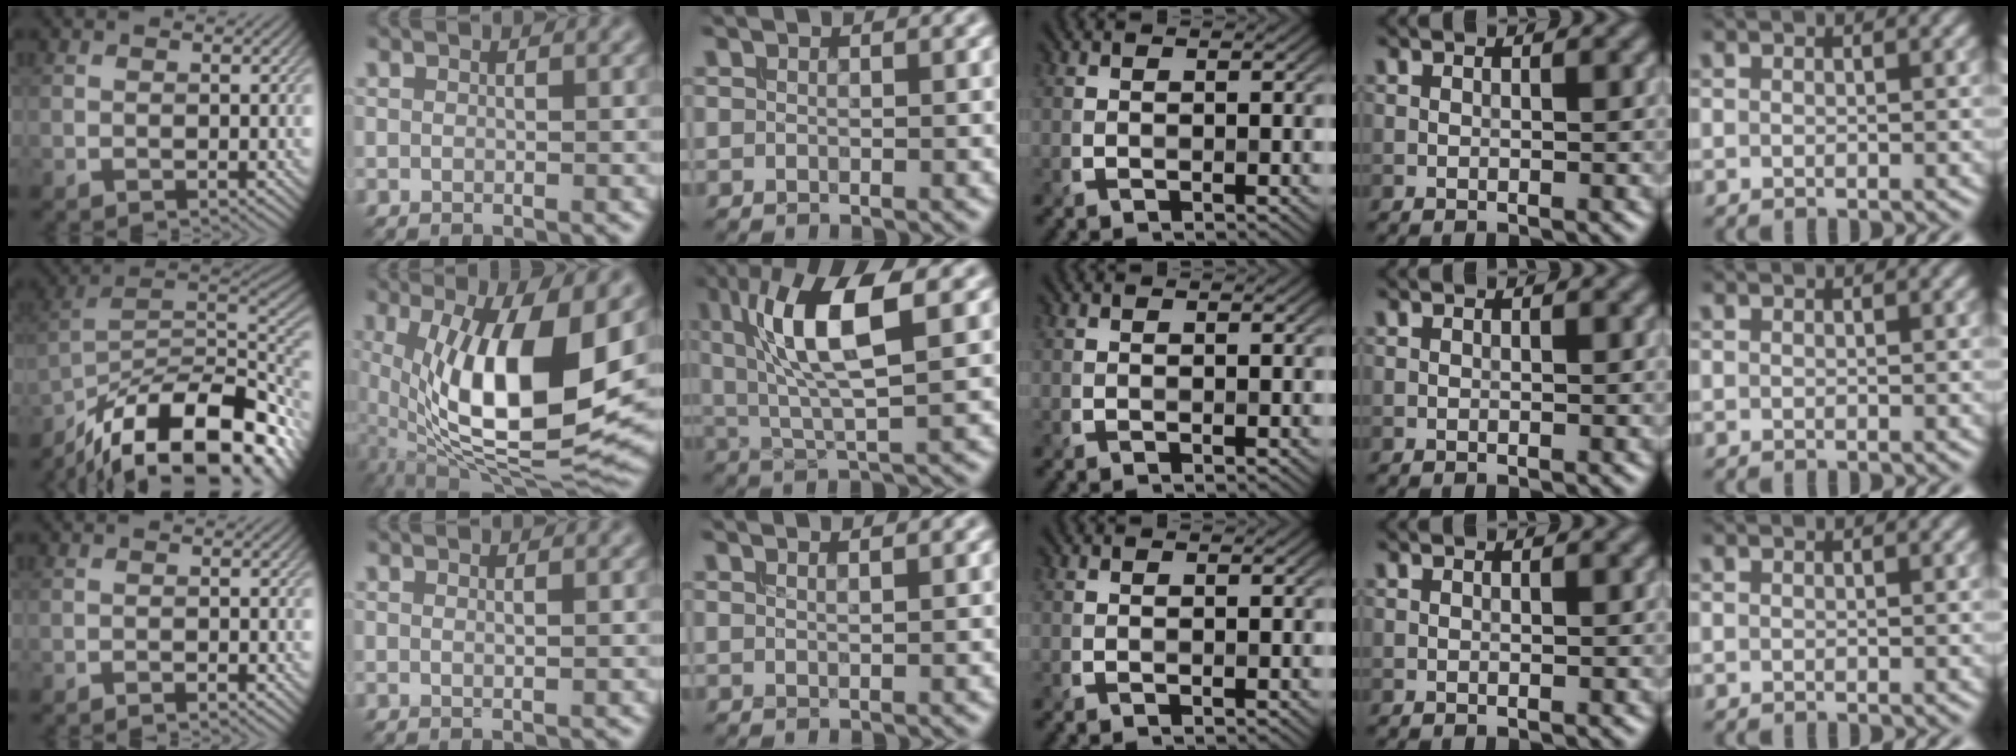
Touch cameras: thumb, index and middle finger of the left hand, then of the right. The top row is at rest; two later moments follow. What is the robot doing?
{"motion": "insert", "object": "bucket"}